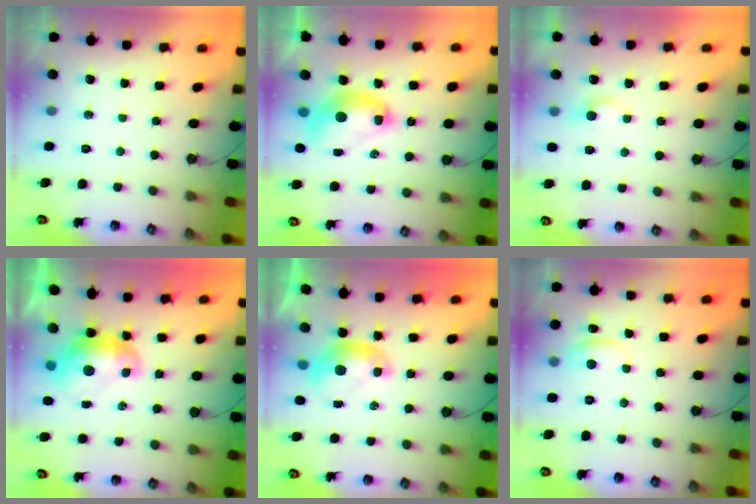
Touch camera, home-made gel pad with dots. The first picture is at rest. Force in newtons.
{"total": 4.3, "press": 4.2, "slide": 0.9}
{"total": 1.2, "press": 1.1, "slide": 0.6}
{"total": 2.0, "press": 1.9, "slide": 0.4}
{"total": 0.0}
{"total": 0.6, "press": 0.1, "slide": 0.5}